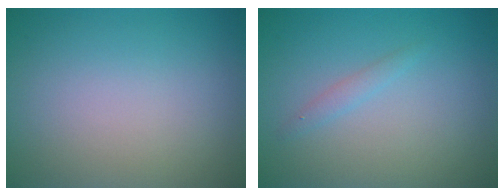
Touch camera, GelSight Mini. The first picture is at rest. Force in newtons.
{"total": 0.9, "press": 0.9, "slide": 0.1}